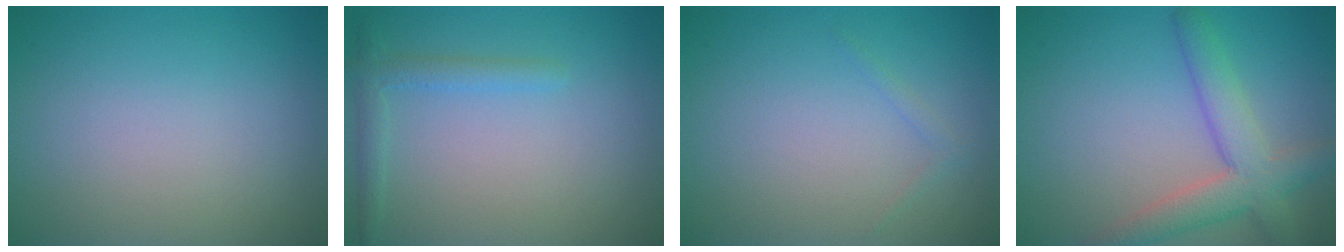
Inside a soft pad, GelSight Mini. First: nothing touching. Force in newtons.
{"total": 1.9, "press": 1.8, "slide": 0.2}
{"total": 0.6, "press": 0.6, "slide": 0.1}
{"total": 4.9, "press": 4.9, "slide": 0.3}